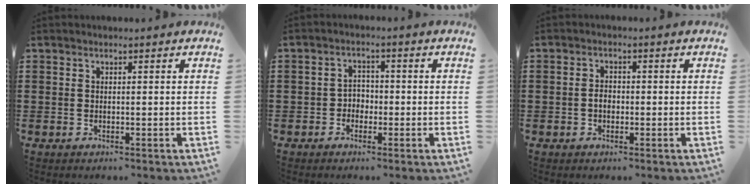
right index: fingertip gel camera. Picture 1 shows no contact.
{"total": 2.3, "force": [-1.0, 1.9, 0.8], "torque": [-0.023, 0.007, -0.024]}
{"total": 1.9, "force": [-0.5, 1.3, 1.3], "torque": [-0.027, 0.005, -0.010]}